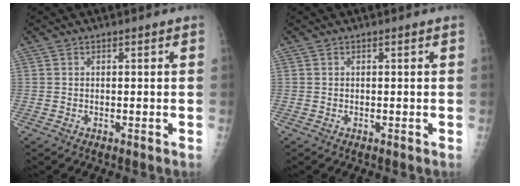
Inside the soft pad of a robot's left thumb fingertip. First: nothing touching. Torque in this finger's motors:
{"motor_torque": [0.00, 0.00, -0.05, -0.06, 0.00]}